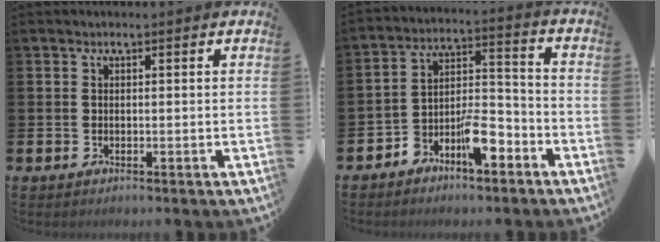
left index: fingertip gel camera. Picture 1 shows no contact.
{"total": 7.3, "force": [-4.9, 2.7, 4.6], "torque": [-0.090, 0.006, -0.093]}